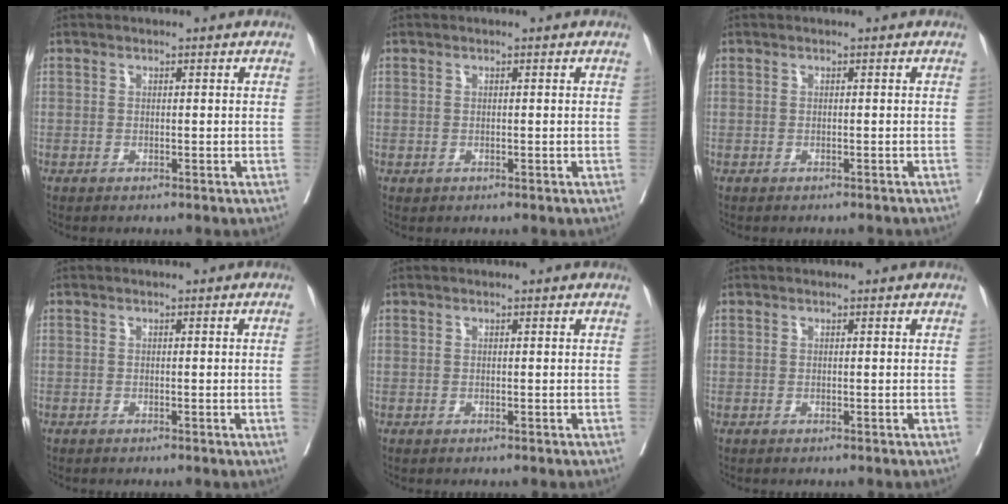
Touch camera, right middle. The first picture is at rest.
{"total": 0.0}
{"total": 1.5, "force": [-1.5, 0.1, 0.2], "torque": [-0.006, -0.004, -0.018]}
{"total": 0.9, "force": [-0.2, -0.4, 0.8], "torque": [-0.005, 0.001, -0.002]}
{"total": 0.0}
{"total": 0.0}